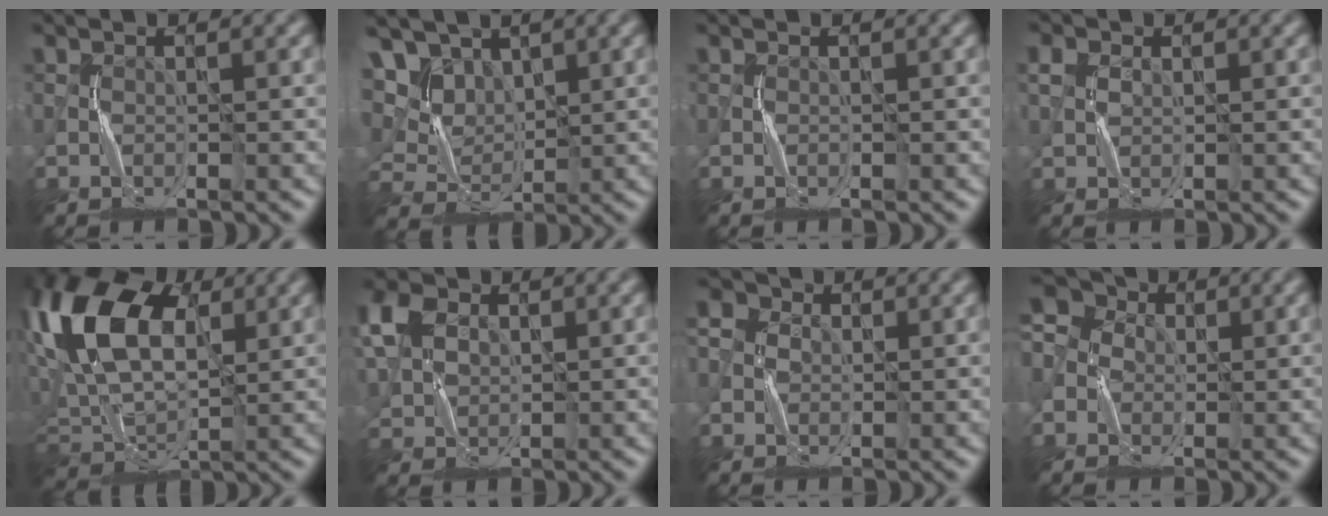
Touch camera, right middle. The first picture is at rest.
{"total": 7.0, "force": [4.9, 4.4, 2.1], "torque": [-0.069, -0.012, 0.109]}
{"total": 0.0}
{"total": 1.5, "force": [0.8, 1.2, 0.5], "torque": [-0.010, 0.007, 0.015]}
{"total": 12.7, "force": [5.3, 7.5, 8.7], "torque": [-0.196, 0.023, 0.097]}
{"total": 4.8, "force": [2.1, 3.6, 2.3], "torque": [-0.067, 0.013, 0.041]}
{"total": 4.2, "force": [0.3, 3.7, 1.8], "torque": [-0.032, 0.014, -0.014]}
{"total": 6.5, "force": [0.1, 5.5, 3.4], "torque": [-0.077, 0.021, -0.019]}